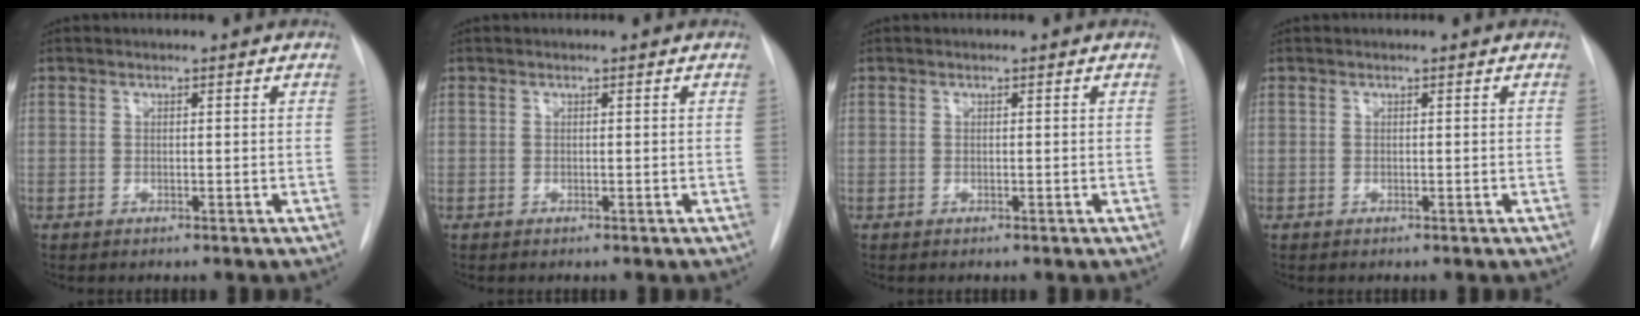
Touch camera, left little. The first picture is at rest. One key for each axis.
{"total": 0.0}
{"total": 0.0}
{"total": 0.0}